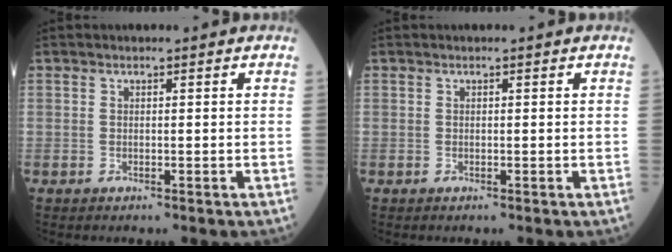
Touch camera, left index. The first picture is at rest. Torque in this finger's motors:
{"motor_torque": [0.00, 0.00, -0.01, 0.00]}